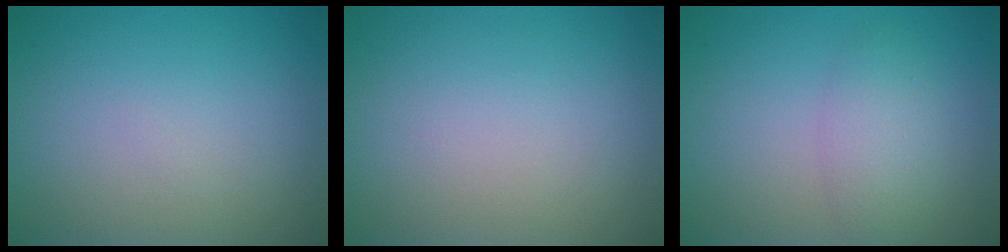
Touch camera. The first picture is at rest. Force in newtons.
{"total": 0.0}
{"total": 2.7, "press": 2.7, "slide": 0.2}